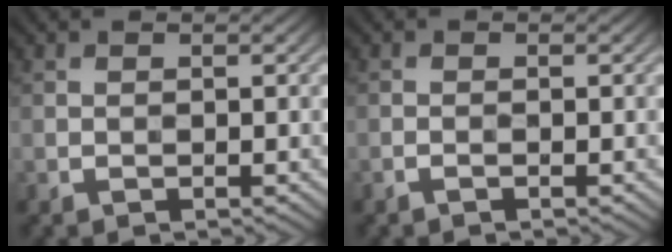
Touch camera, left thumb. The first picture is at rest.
{"total": 0.6, "force": [-0.4, 0.0, 0.4], "torque": [-0.008, 0.002, -0.010]}